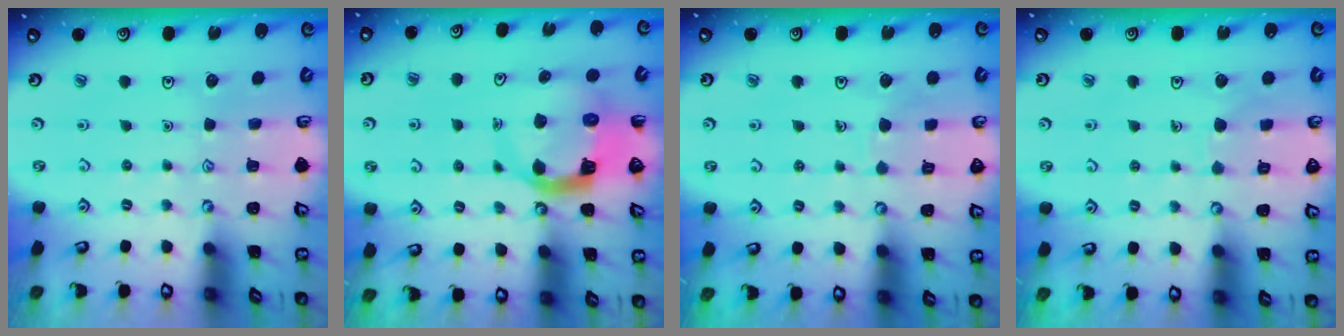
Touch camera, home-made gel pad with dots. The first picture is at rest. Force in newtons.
{"total": 7.8, "press": 7.7, "slide": 1.1}
{"total": 4.1, "press": 4.1, "slide": 0.2}
{"total": 5.1, "press": 5.1, "slide": 0.5}